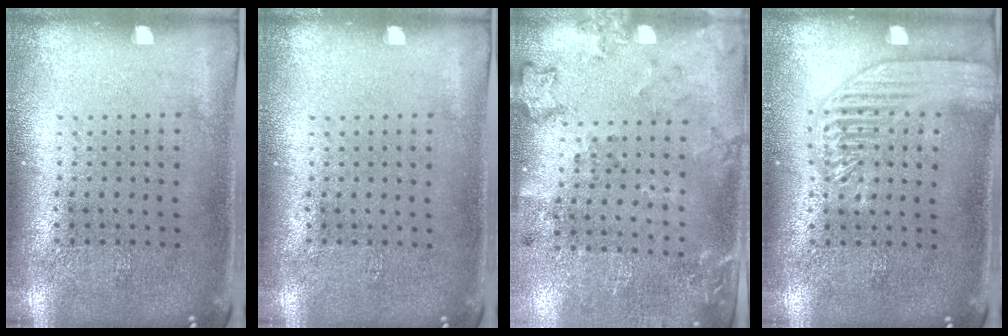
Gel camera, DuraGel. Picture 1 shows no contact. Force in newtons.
{"total": 0.0}
{"total": 2.0, "press": 1.4, "slide": 1.4}
{"total": 1.9, "press": 1.8, "slide": 0.2}